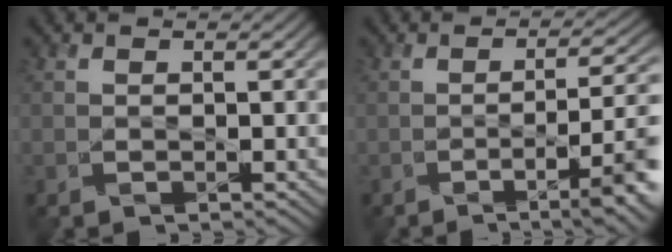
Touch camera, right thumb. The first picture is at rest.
{"total": 8.4, "force": [-2.6, 2.2, 7.7], "torque": [-0.110, -0.005, -0.037]}